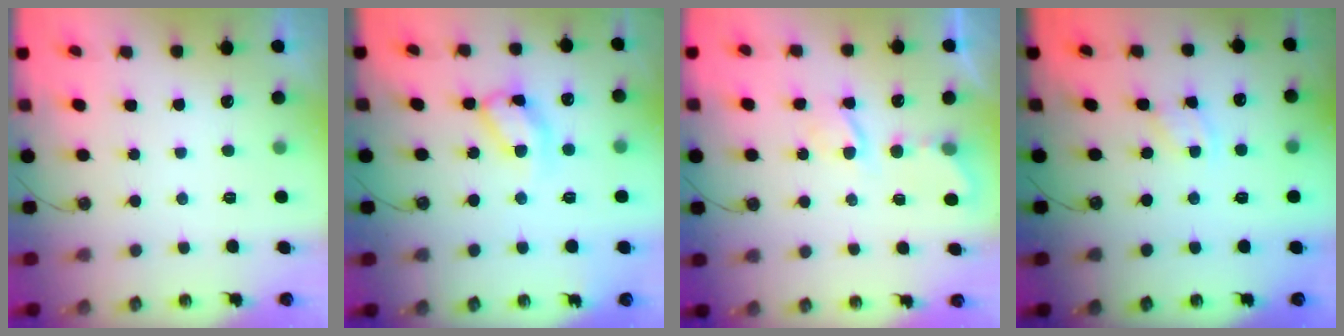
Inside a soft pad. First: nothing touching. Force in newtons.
{"total": 14.9, "press": 14.9, "slide": 1.2}
{"total": 4.5, "press": 4.5, "slide": 0.3}
{"total": 2.1, "press": 2.1, "slide": 0.4}